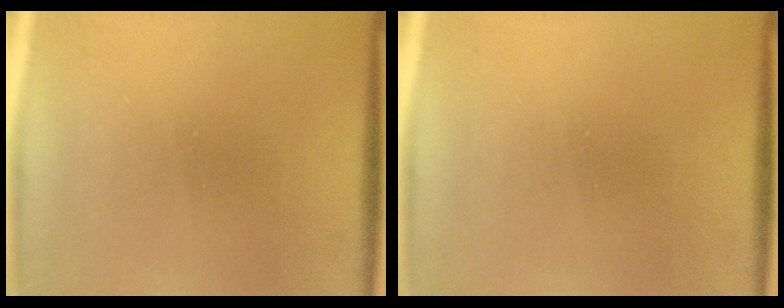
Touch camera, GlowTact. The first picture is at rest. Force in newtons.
{"total": 0.0}